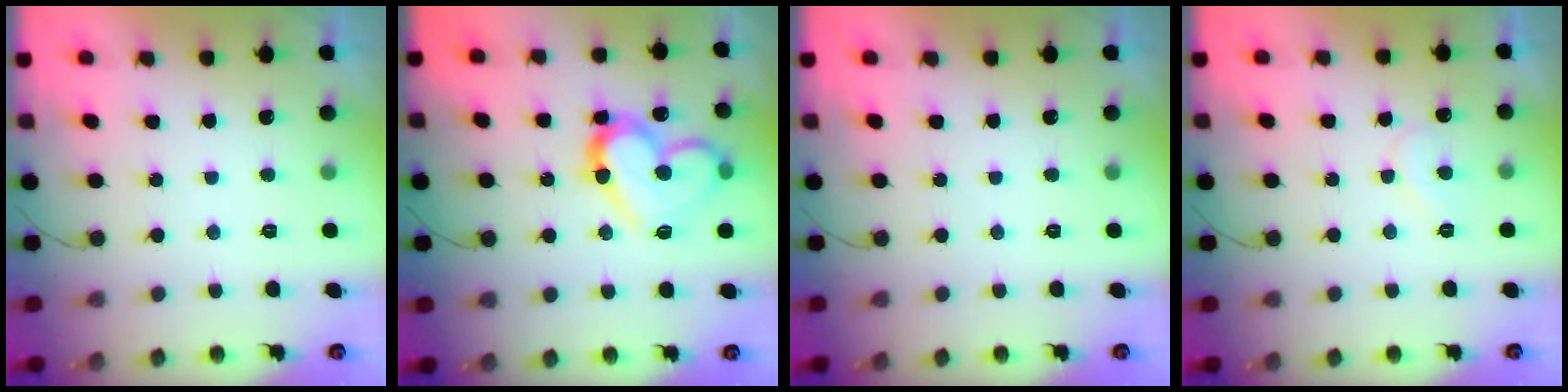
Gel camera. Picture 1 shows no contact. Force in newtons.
{"total": 16.5, "press": 16.5, "slide": 1.1}
{"total": 0.0}
{"total": 6.1, "press": 6.1, "slide": 0.6}